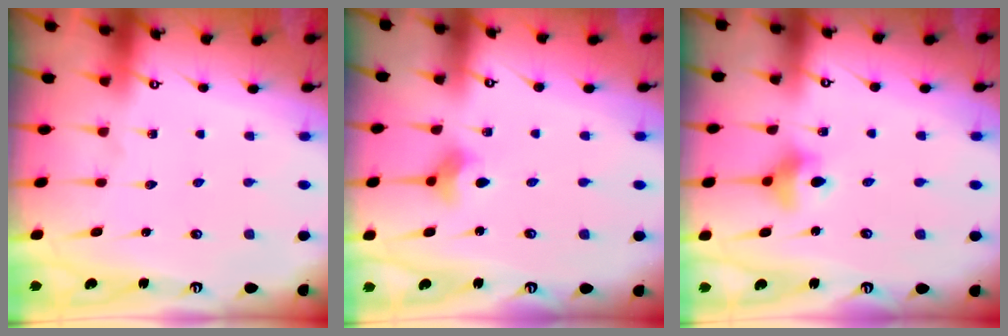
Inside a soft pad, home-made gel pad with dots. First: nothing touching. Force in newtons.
{"total": 2.9, "press": 2.9, "slide": 0.3}
{"total": 7.1, "press": 6.6, "slide": 2.5}